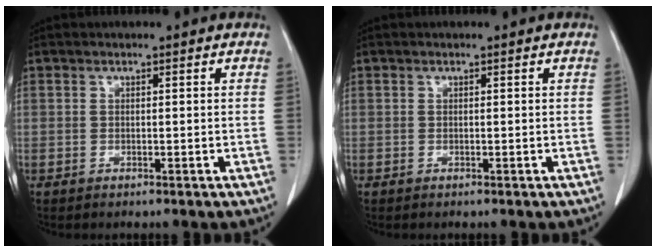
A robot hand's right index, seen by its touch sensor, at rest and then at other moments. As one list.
[{"total": 0.0}]